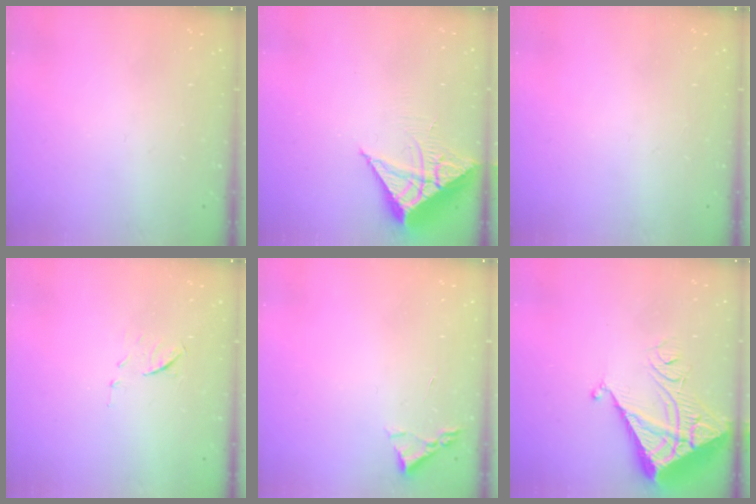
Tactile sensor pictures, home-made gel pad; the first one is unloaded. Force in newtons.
{"total": 7.7, "press": 7.7, "slide": 0.5}
{"total": 0.0}
{"total": 6.3, "press": 6.2, "slide": 0.6}
{"total": 2.2, "press": 2.2, "slide": 0.3}
{"total": 7.4, "press": 7.3, "slide": 0.8}